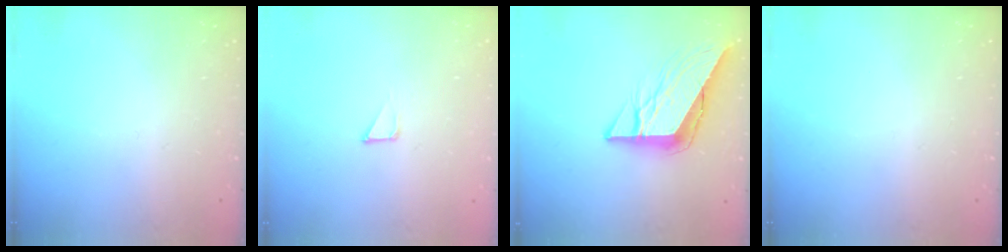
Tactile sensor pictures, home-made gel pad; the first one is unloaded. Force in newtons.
{"total": 1.6, "press": 1.6, "slide": 0.1}
{"total": 12.1, "press": 12.0, "slide": 1.3}
{"total": 0.0}